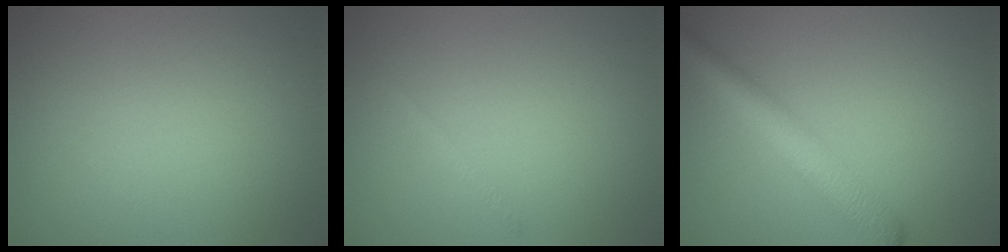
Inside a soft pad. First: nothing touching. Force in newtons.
{"total": 0.5, "press": 0.5, "slide": 0.0}
{"total": 4.4, "press": 4.4, "slide": 0.2}